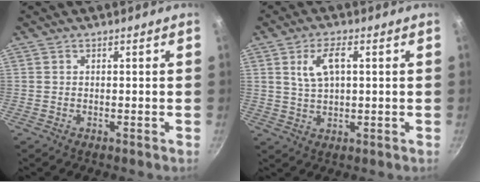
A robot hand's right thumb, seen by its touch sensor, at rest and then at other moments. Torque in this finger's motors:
{"motor_torque": [-0.65, 0.79, 0.44, -0.38, 0.10]}